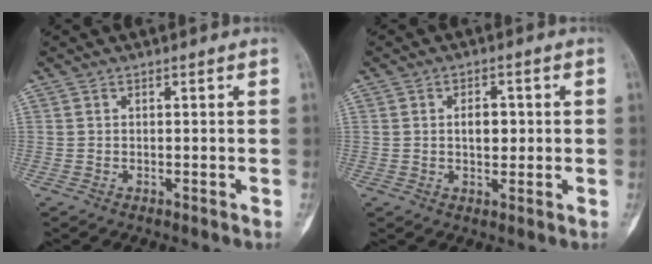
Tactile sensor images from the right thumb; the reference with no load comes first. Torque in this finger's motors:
{"motor_torque": [0.83, 0.63, 0.31, -0.39, 0.16]}